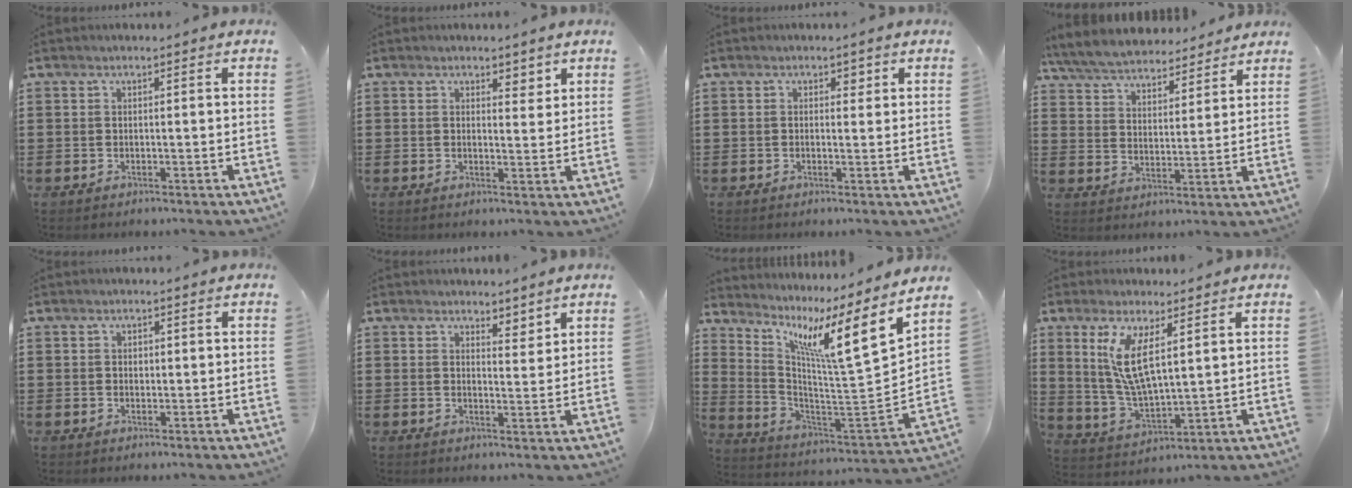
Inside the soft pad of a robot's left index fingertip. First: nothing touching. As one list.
[{"total": 2.0, "force": [1.6, 1.0, 0.7], "torque": [-0.002, 0.001, 0.026]}, {"total": 1.0, "force": [0.2, 0.7, 0.7], "torque": [-0.008, 0.005, -0.001]}, {"total": 6.1, "force": [5.9, 0.9, 1.2], "torque": [-0.053, -0.032, 0.104]}, {"total": 0.7, "force": [0.2, 0.6, 0.3], "torque": [-0.008, 0.005, 0.003]}, {"total": 2.9, "force": [2.7, 1.0, 0.1], "torque": [-0.004, -0.004, 0.049]}, {"total": 10.8, "force": [6.1, 0.9, 8.8], "torque": [-0.172, -0.061, 0.081]}, {"total": 9.3, "force": [3.8, 3.0, 8.0], "torque": [-0.183, -0.008, 0.063]}]